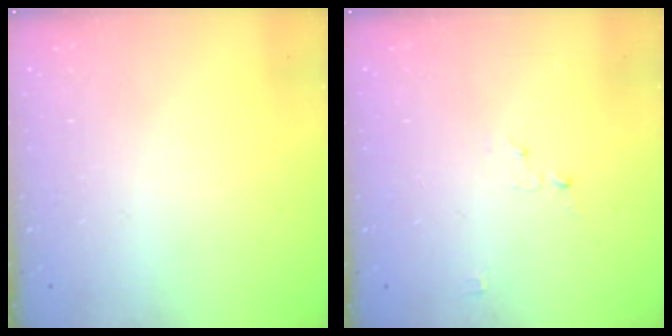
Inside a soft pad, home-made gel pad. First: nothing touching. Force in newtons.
{"total": 2.5, "press": 2.5, "slide": 0.3}